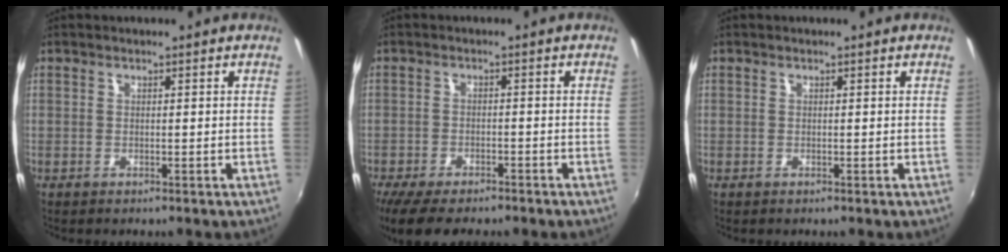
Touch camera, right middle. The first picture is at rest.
{"total": 9.2, "force": [-7.6, 2.2, 4.7], "torque": [-0.109, -0.034, -0.127]}
{"total": 0.0}